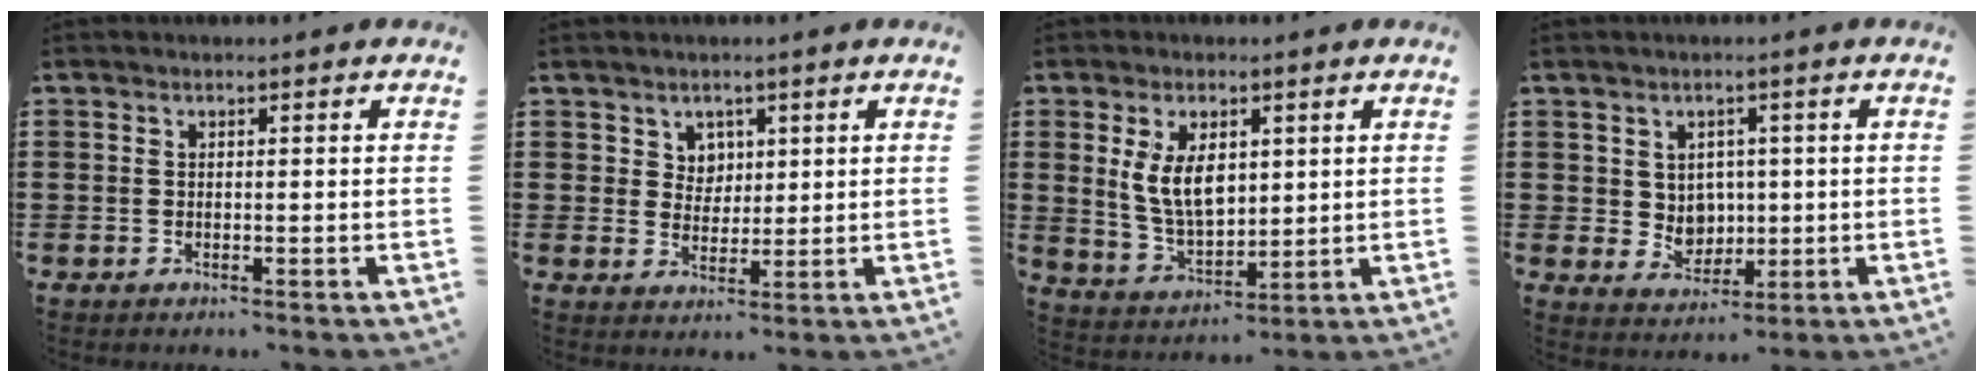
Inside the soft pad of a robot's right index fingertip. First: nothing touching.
{"total": 3.5, "force": [1.9, 2.9, 0.5], "torque": [-0.023, 0.011, 0.035]}
{"total": 7.7, "force": [2.0, 4.4, 6.0], "torque": [-0.126, 0.005, 0.033]}
{"total": 3.8, "force": [1.8, 3.2, 0.9], "torque": [-0.019, -0.006, 0.030]}